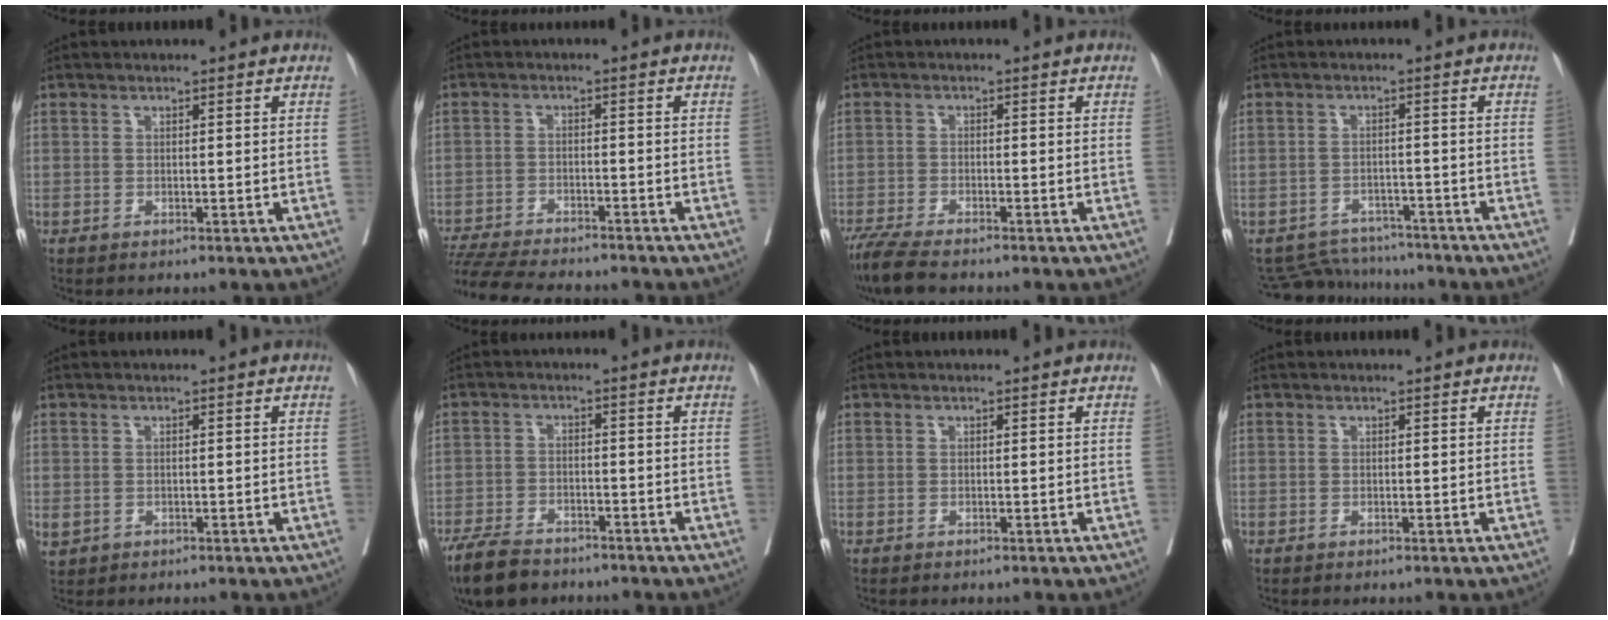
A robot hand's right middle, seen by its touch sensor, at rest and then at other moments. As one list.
[{"total": 14.3, "force": [-13.0, 1.9, 5.7], "torque": [-0.117, -0.021, -0.199]}, {"total": 7.2, "force": [-6.0, 0.9, 3.9], "torque": [-0.073, -0.021, -0.107]}, {"total": 8.2, "force": [-7.9, 2.1, 0.0], "torque": [-0.001, 0.005, -0.117]}, {"total": 2.0, "force": [-0.5, 1.6, 1.1], "torque": [-0.029, -0.002, 0.001]}, {"total": 8.4, "force": [-6.9, 3.0, 3.7], "torque": [-0.070, -0.014, -0.120]}, {"total": 0.0}, {"total": 0.0}]